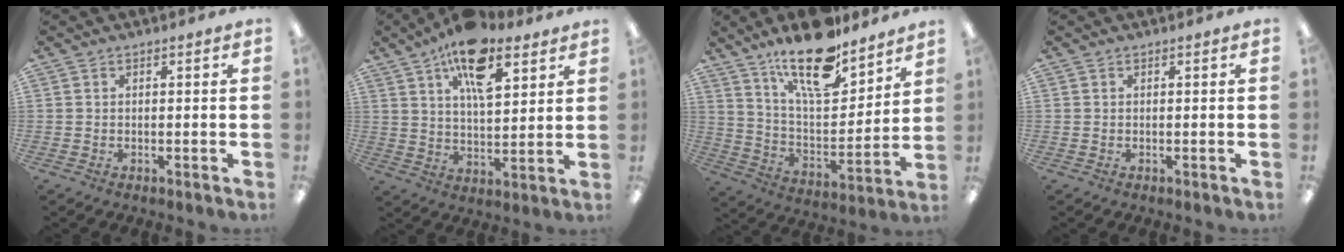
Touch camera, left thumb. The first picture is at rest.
{"total": 15.7, "force": [9.3, 7.1, 10.4], "torque": [-0.162, -0.034, 0.157]}
{"total": 19.2, "force": [14.3, 6.8, 10.8], "torque": [-0.189, -0.085, 0.246]}
{"total": 0.0}